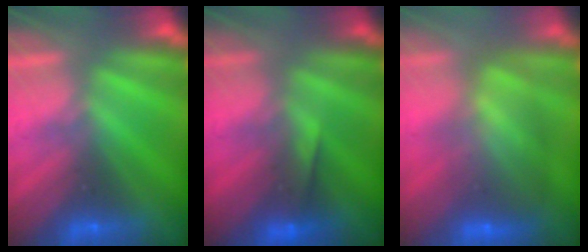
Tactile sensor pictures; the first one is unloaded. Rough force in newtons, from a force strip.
{"total": 4.7}
{"total": 9.8}